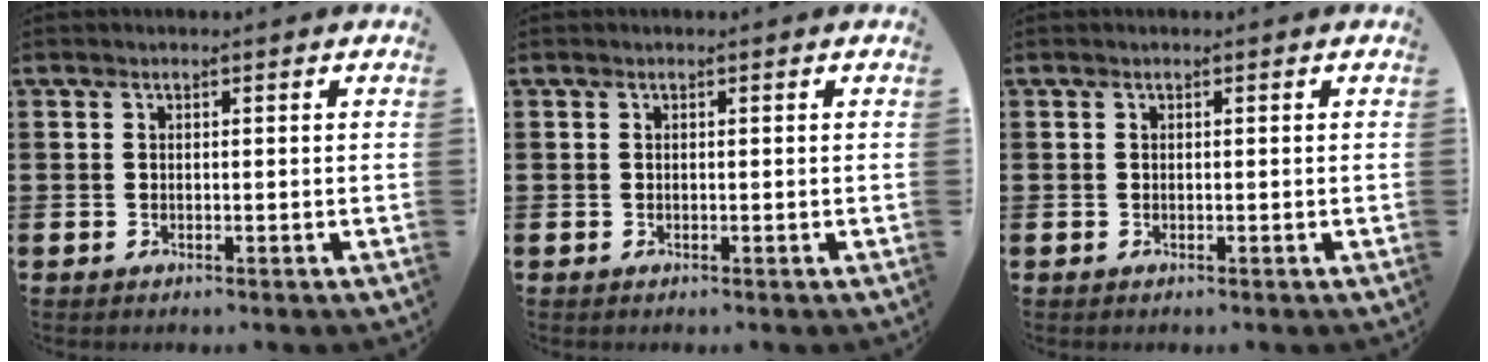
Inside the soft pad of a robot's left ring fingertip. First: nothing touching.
{"total": 0.0}
{"total": 0.0}